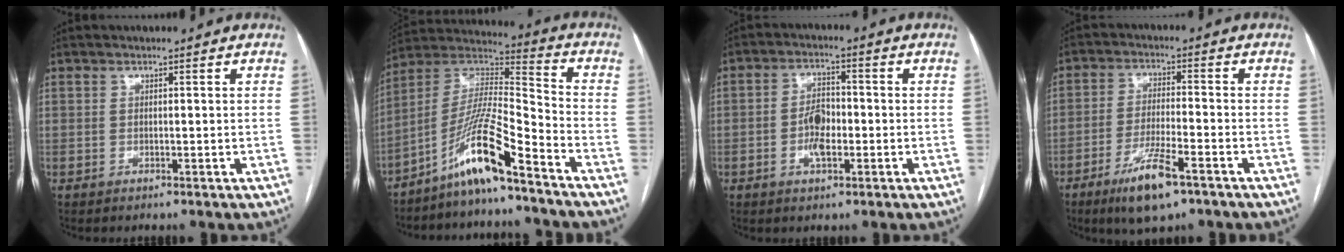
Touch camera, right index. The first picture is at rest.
{"total": 12.7, "force": [-8.6, 0.2, 9.3], "torque": [-0.187, 0.007, -0.164]}
{"total": 5.1, "force": [-1.3, 2.4, 4.3], "torque": [-0.083, 0.007, -0.024]}
{"total": 9.1, "force": [-5.6, 1.5, 7.1], "torque": [-0.135, -0.017, -0.095]}